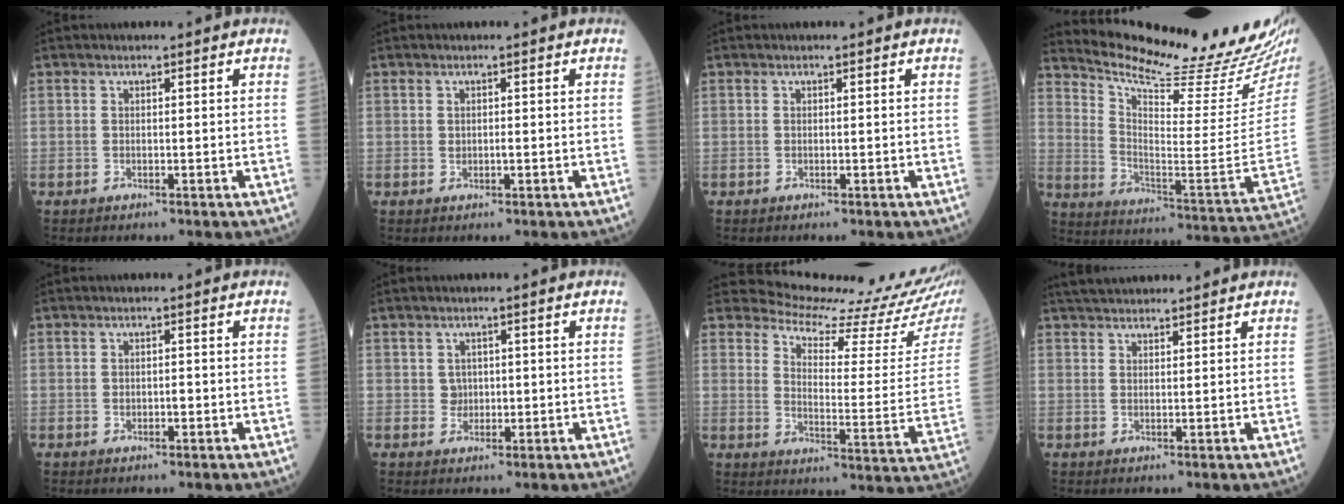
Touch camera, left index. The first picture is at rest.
{"total": 0.6, "force": [0.1, 0.3, 0.5], "torque": [-0.011, 0.000, 0.001]}
{"total": 0.0}
{"total": 24.1, "force": [22.4, 0.6, 8.9], "torque": [-0.148, -0.112, 0.312]}
{"total": 0.9, "force": [-0.1, 0.5, 0.7], "torque": [-0.011, 0.002, -0.002]}
{"total": 1.7, "force": [0.3, 1.6, 0.6], "torque": [-0.012, 0.001, 0.007]}
{"total": 15.5, "force": [15.0, -0.7, 3.8], "torque": [-0.062, -0.109, 0.185]}
{"total": 6.9, "force": [6.4, 1.1, 2.3], "torque": [-0.038, 0.037, 0.104]}